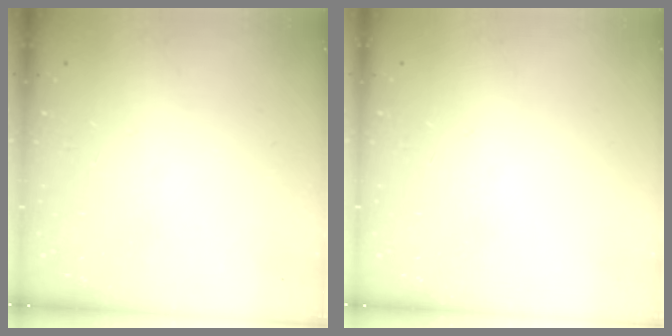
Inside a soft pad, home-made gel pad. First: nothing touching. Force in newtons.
{"total": 1.0, "press": 0.0, "slide": 1.0}